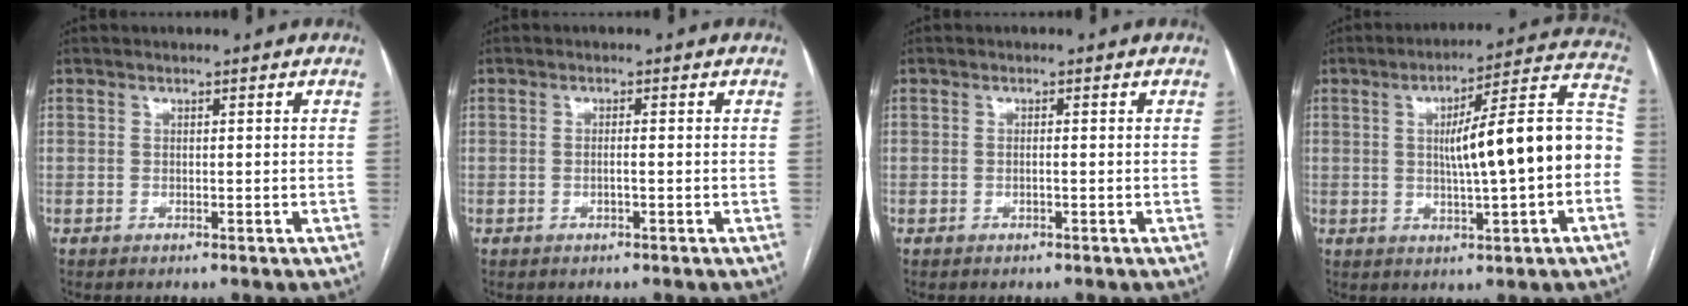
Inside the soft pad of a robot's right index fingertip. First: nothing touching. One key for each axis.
{"total": 1.2, "fx": -0.3, "fy": 0.0, "fz": 1.2, "tx": -0.022, "ty": 0.000, "tz": -0.005}
{"total": 0.7, "fx": -0.1, "fy": 0.0, "fz": 0.7, "tx": -0.013, "ty": 0.001, "tz": -0.002}
{"total": 15.9, "fx": -0.8, "fy": 1.5, "fz": 15.8, "tx": -0.222, "ty": 0.039, "tz": -0.011}